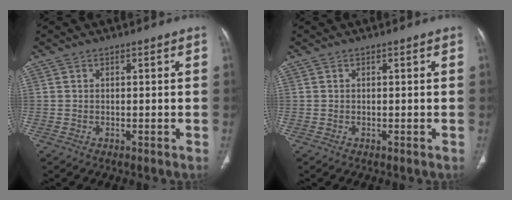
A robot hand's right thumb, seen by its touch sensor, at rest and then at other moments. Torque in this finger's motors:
{"motor_torque": [0.00, 0.00, 0.00, 0.00, 0.00]}